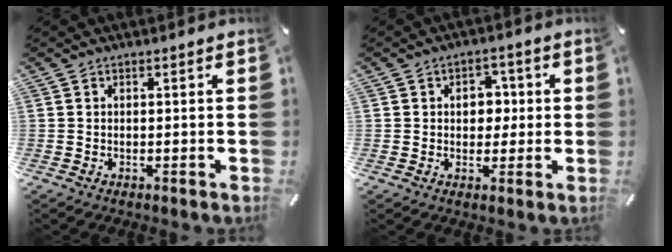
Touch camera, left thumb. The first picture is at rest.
{"total": 5.7, "force": [0.3, 4.5, 3.6], "torque": [-0.042, -0.001, -0.003]}